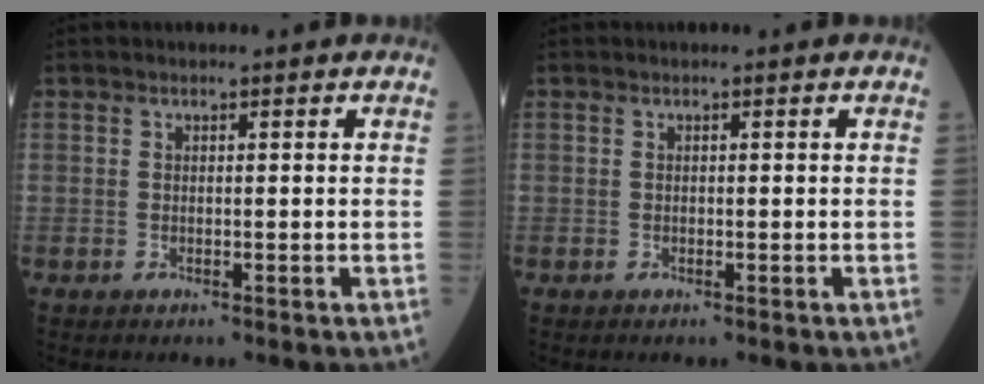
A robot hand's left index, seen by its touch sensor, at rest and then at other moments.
{"total": 0.0}